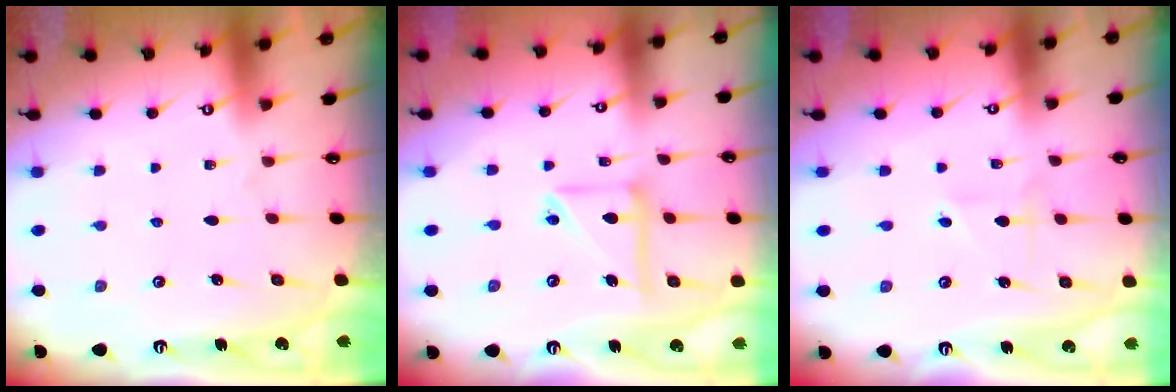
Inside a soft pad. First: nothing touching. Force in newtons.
{"total": 12.0, "press": 11.8, "slide": 1.8}
{"total": 2.4, "press": 2.2, "slide": 0.9}